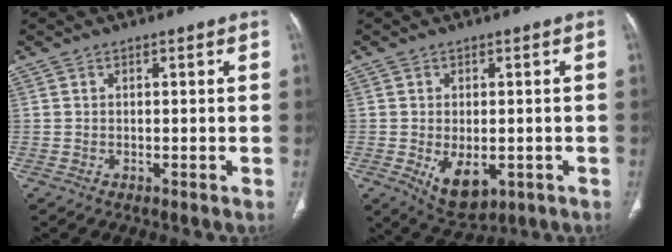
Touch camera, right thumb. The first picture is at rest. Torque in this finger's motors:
{"motor_torque": [-0.26, 0.41, -0.06, 0.02, 0.14]}